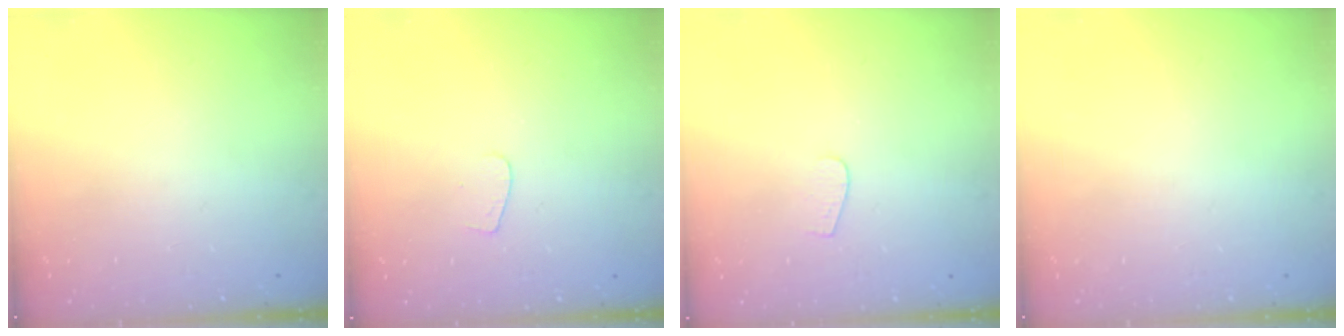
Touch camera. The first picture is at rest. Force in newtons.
{"total": 3.5, "press": 3.5, "slide": 0.3}
{"total": 3.4, "press": 3.4, "slide": 0.3}
{"total": 0.0}